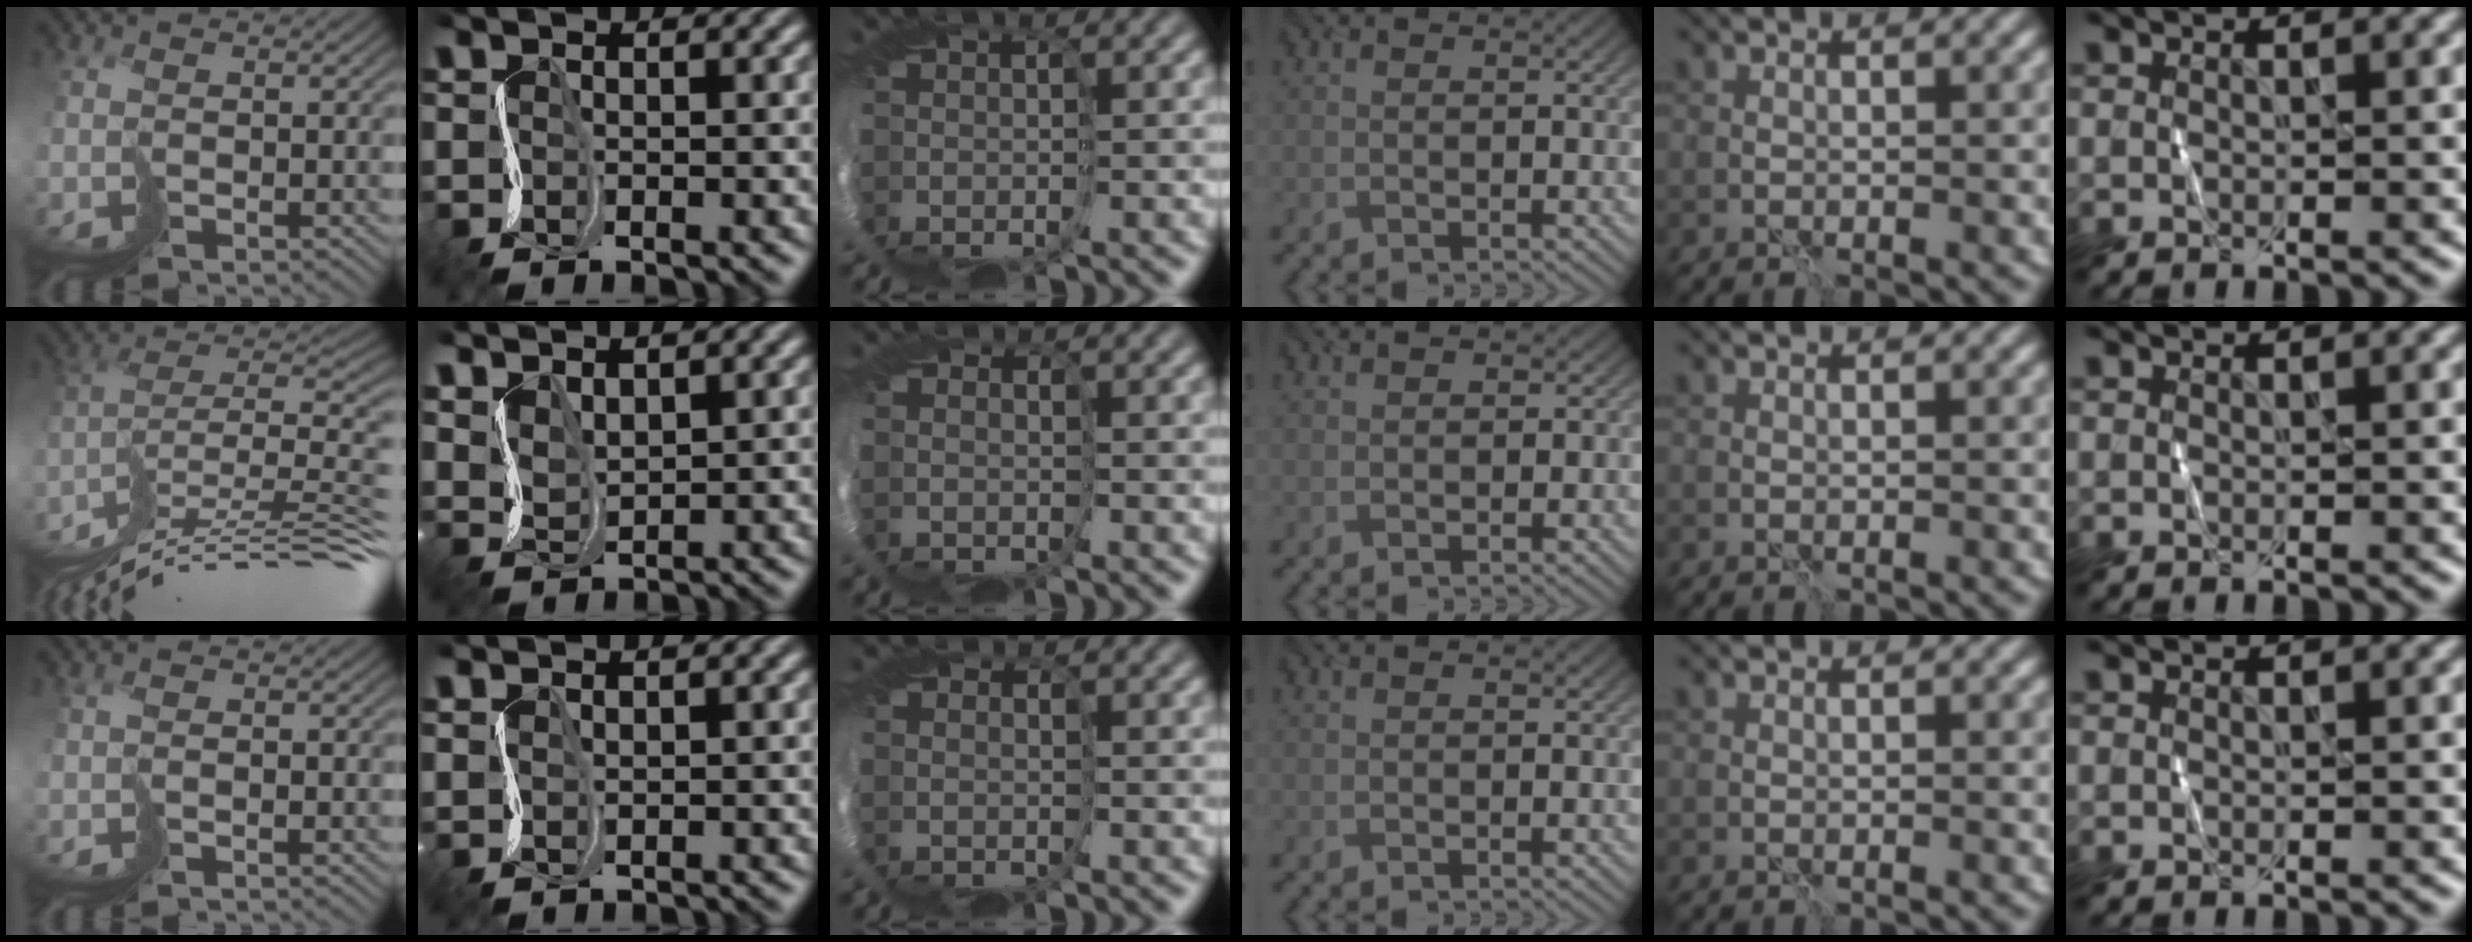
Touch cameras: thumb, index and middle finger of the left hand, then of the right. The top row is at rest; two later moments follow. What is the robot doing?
{"motion": "cut", "object": "paper bag"}